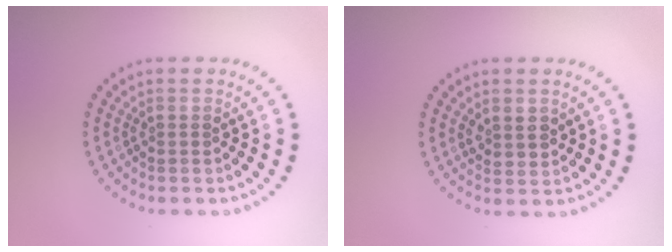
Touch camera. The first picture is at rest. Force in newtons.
{"total": 1.7, "press": 1.6, "slide": 0.7}